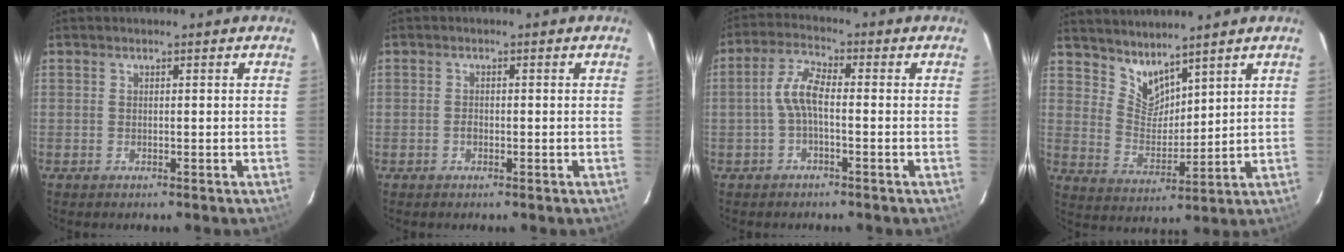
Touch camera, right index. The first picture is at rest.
{"total": 1.0, "force": [-0.4, 0.7, 0.6], "torque": [-0.011, 0.002, -0.008]}
{"total": 5.1, "force": [-1.1, 1.6, 4.8], "torque": [-0.106, 0.016, -0.024]}
{"total": 6.8, "force": [6.0, 2.4, 2.1], "torque": [-0.032, -0.005, 0.123]}